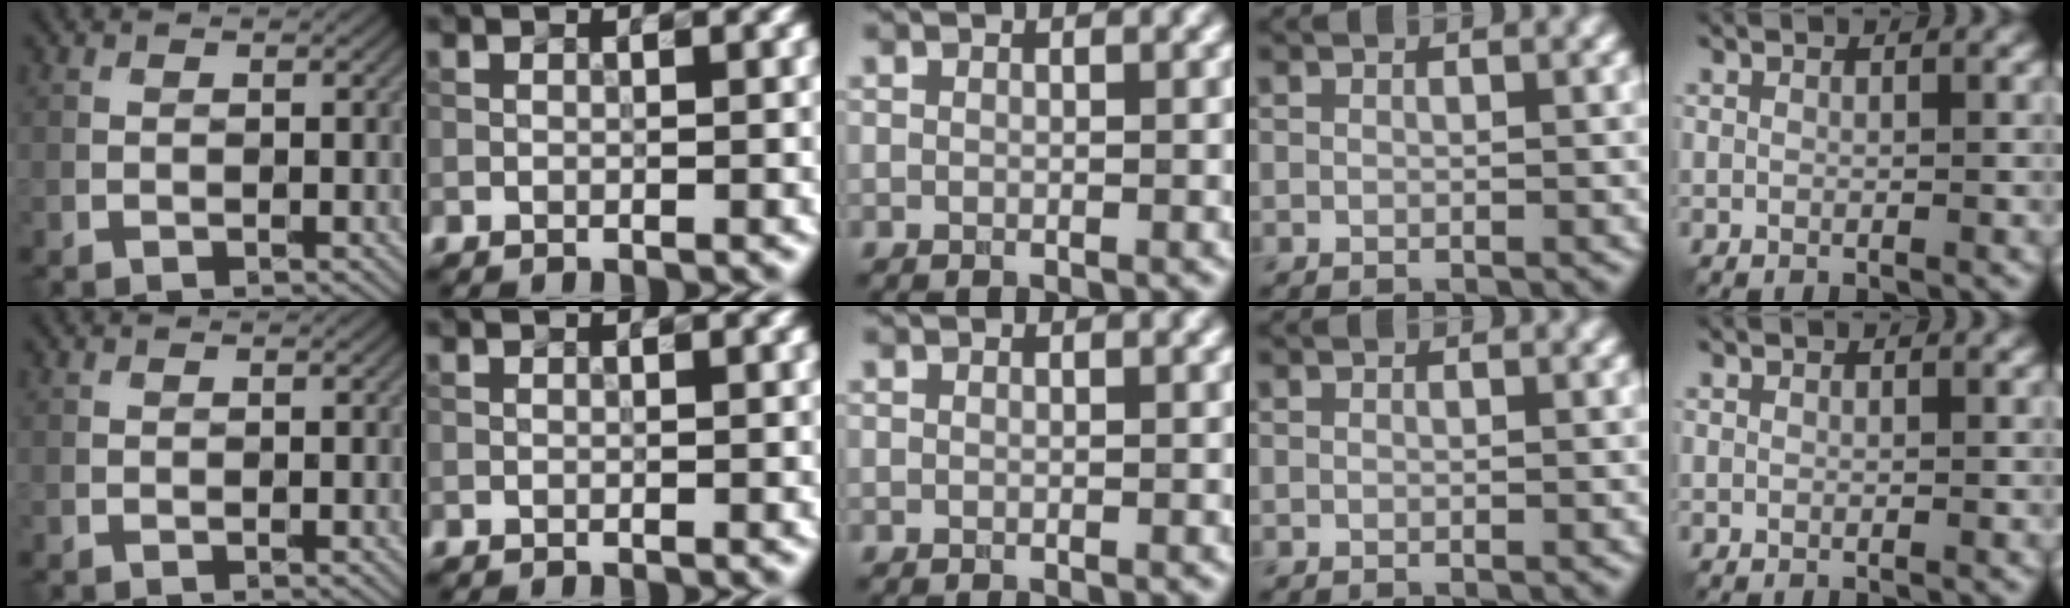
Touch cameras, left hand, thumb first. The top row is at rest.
{}